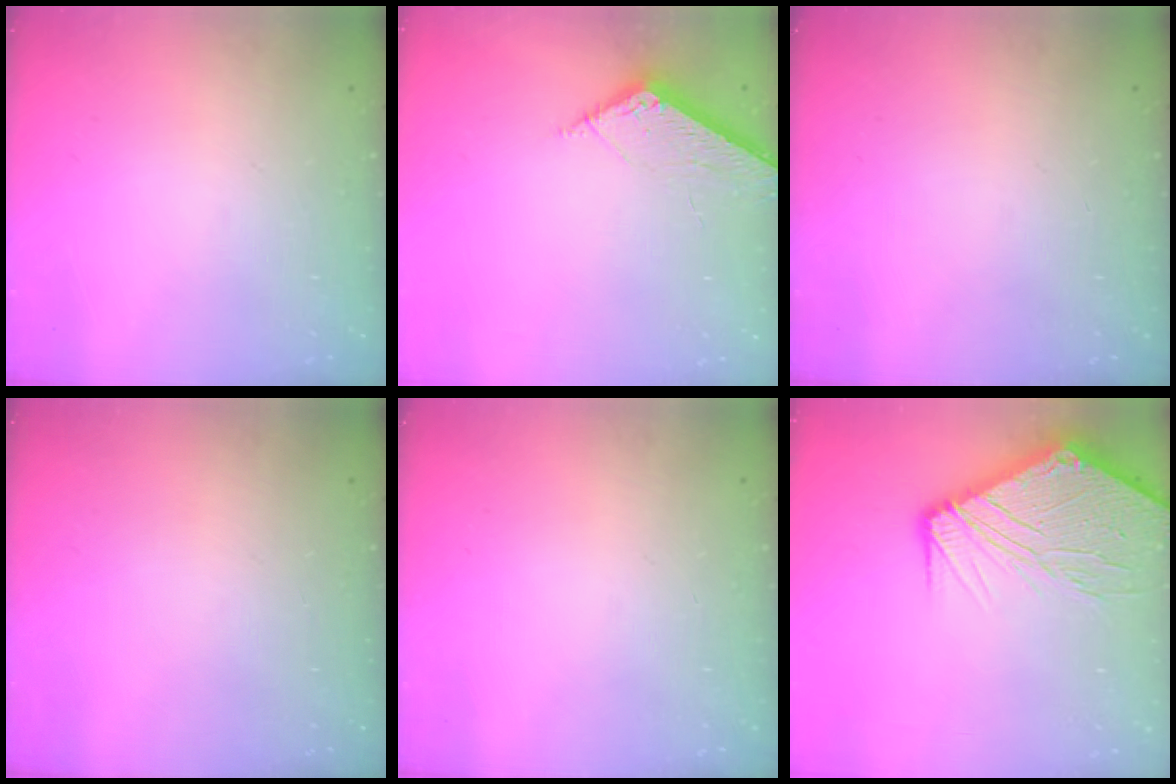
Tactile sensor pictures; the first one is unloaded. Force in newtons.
{"total": 5.8, "press": 5.8, "slide": 0.6}
{"total": 0.0}
{"total": 0.0}
{"total": 0.0}
{"total": 17.5, "press": 17.4, "slide": 2.2}